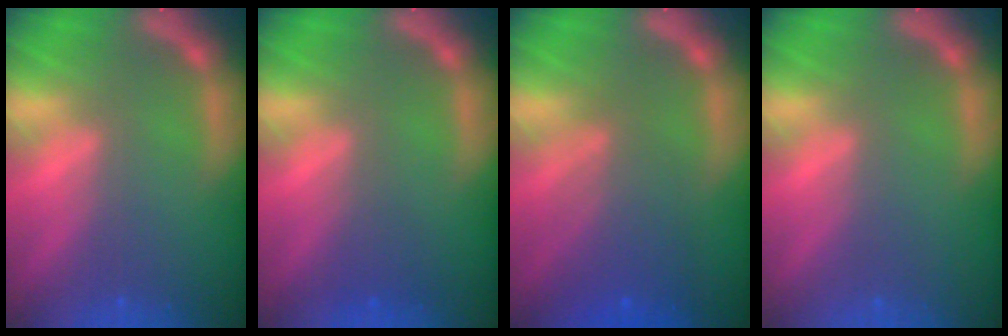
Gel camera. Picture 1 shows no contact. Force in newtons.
{"total": 1.5}
{"total": 5.1}
{"total": 0.0}